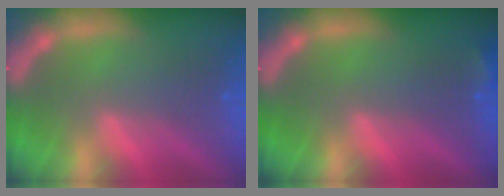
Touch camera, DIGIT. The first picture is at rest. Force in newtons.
{"total": 1.4}